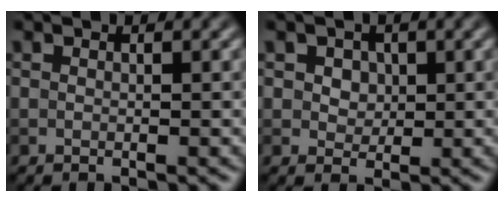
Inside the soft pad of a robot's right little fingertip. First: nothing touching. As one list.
[{"total": 2.5, "force": [1.0, 1.9, 1.2], "torque": [-0.026, 0.006, 0.016]}]